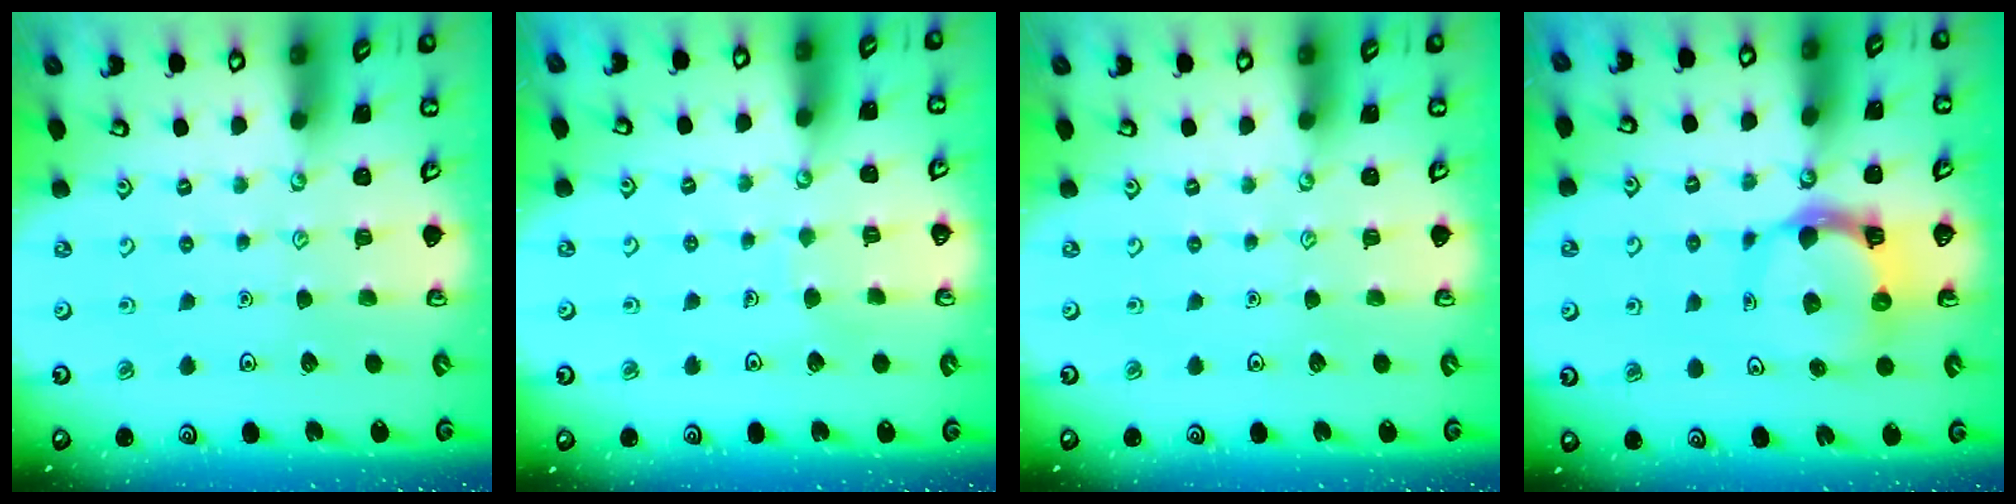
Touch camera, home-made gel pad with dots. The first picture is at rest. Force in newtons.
{"total": 2.2, "press": 2.2, "slide": 0.1}
{"total": 0.0}
{"total": 8.7, "press": 8.6, "slide": 1.2}